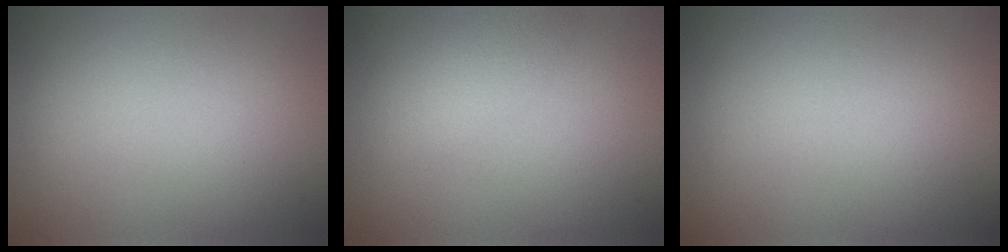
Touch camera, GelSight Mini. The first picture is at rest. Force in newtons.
{"total": 2.1, "press": 2.1, "slide": 0.1}
{"total": 0.0}